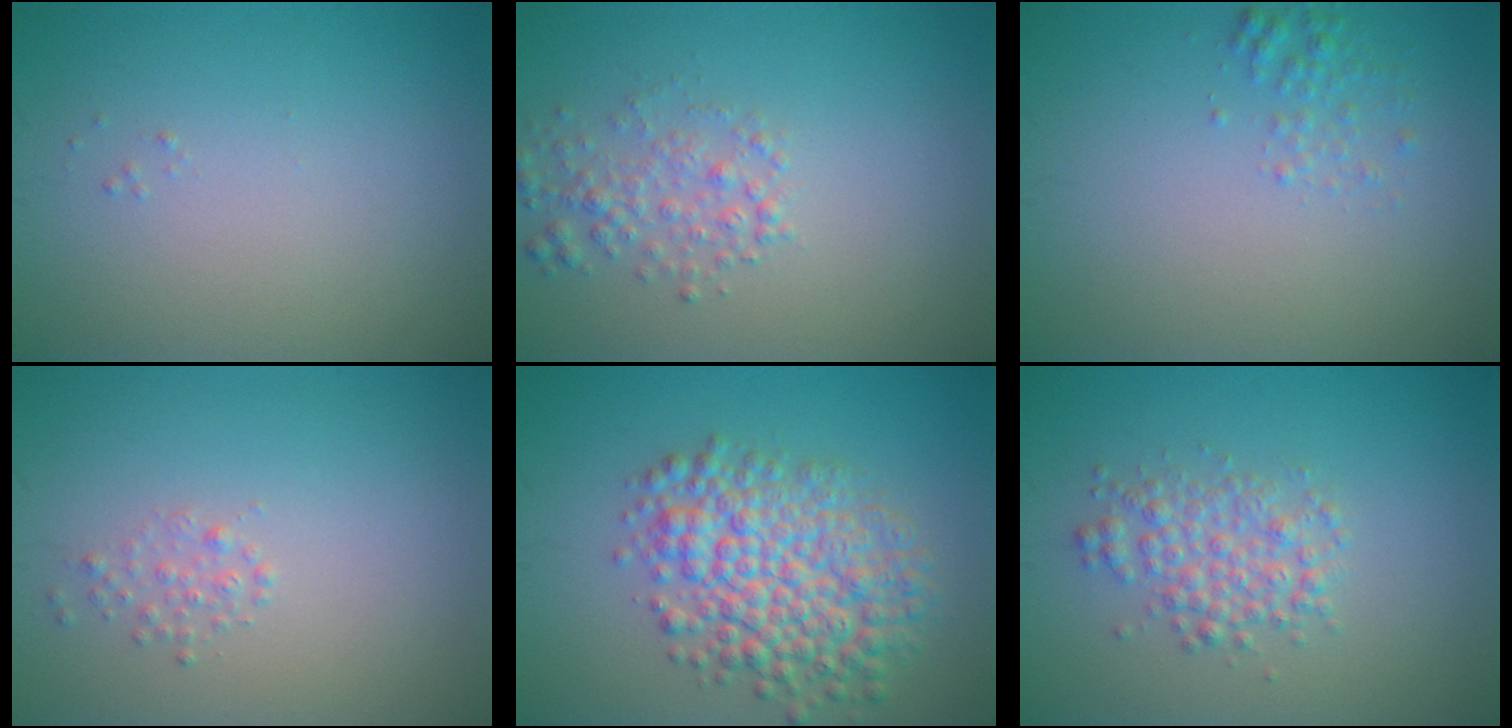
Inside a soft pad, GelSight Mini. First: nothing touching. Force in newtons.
{"total": 2.3, "press": 2.3, "slide": 0.1}
{"total": 1.3, "press": 1.3, "slide": 0.1}
{"total": 1.0, "press": 1.0, "slide": 0.1}
{"total": 7.2, "press": 7.2, "slide": 0.2}
{"total": 3.0, "press": 3.0, "slide": 0.1}